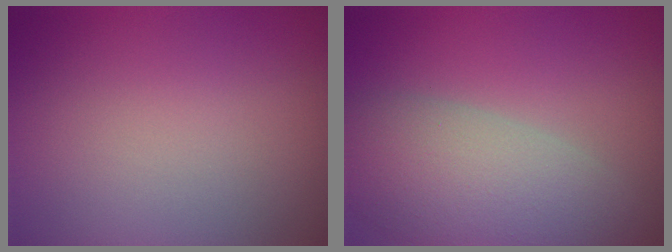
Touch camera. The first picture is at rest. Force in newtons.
{"total": 7.9, "press": 7.9, "slide": 0.7}